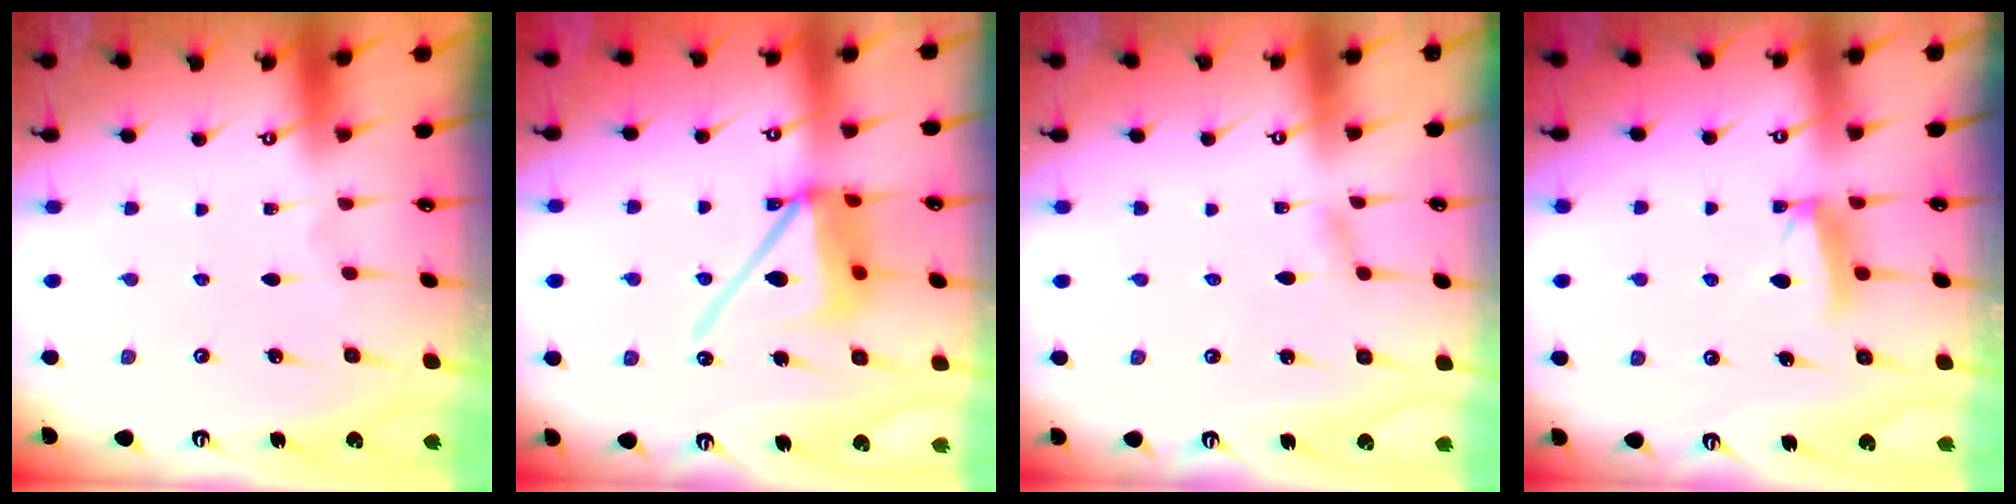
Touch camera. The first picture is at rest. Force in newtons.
{"total": 15.3, "press": 15.1, "slide": 2.0}
{"total": 4.1, "press": 4.1, "slide": 0.4}
{"total": 8.0, "press": 8.0, "slide": 0.4}